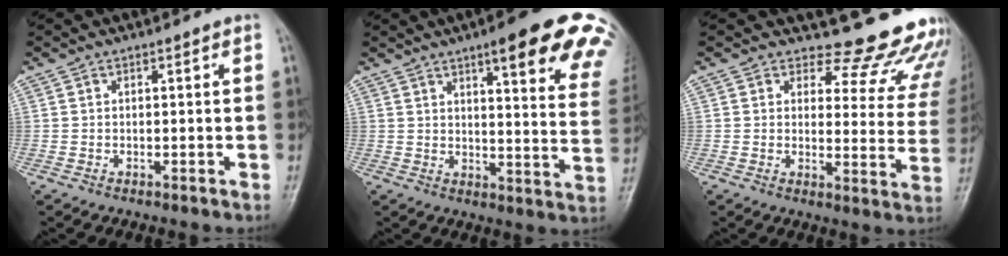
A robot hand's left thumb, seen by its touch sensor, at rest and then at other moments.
{"total": 20.4, "force": [12.6, 3.8, 15.6], "torque": [-0.171, -0.044, 0.144]}
{"total": 14.9, "force": [14.1, 4.3, 2.0], "torque": [0.029, -0.148, 0.141]}